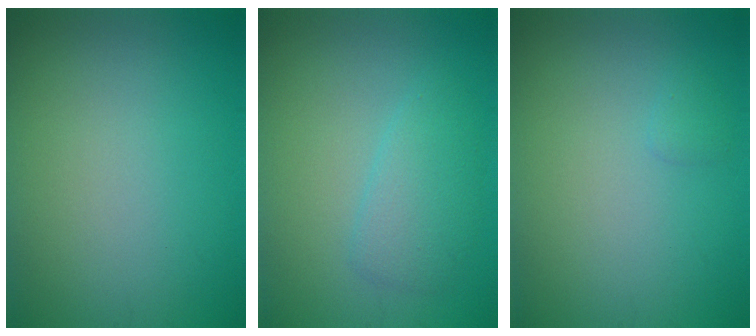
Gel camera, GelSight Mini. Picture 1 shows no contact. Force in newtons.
{"total": 2.6, "press": 2.6, "slide": 0.1}
{"total": 0.6, "press": 0.6, "slide": 0.1}